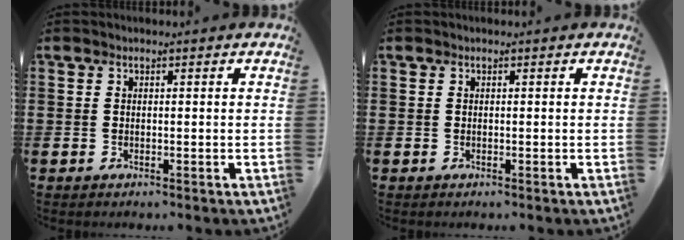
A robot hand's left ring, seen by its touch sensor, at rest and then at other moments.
{"total": 0.0}